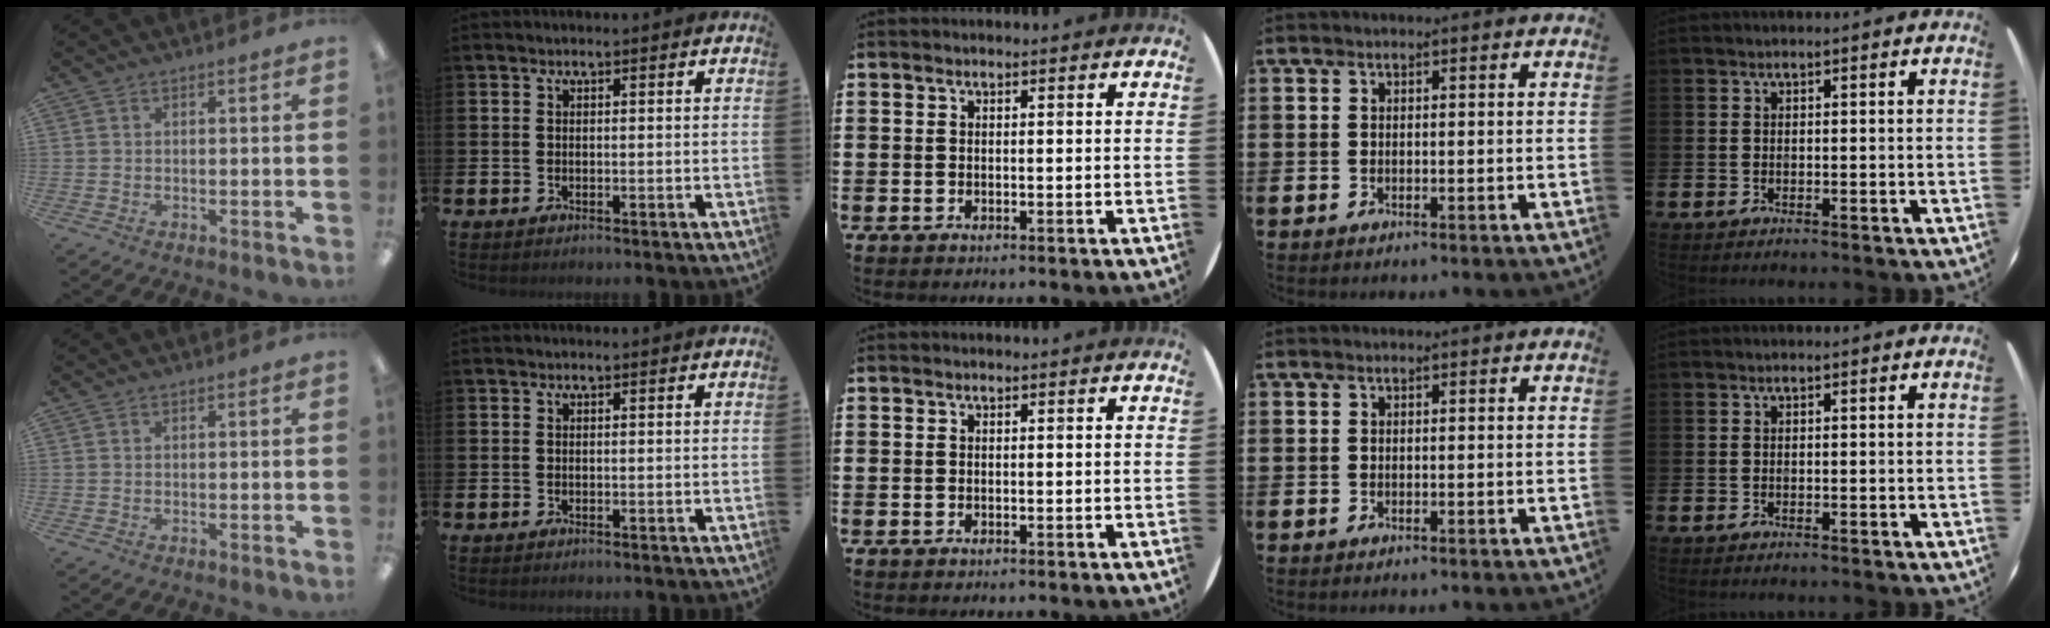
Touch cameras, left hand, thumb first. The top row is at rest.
{}